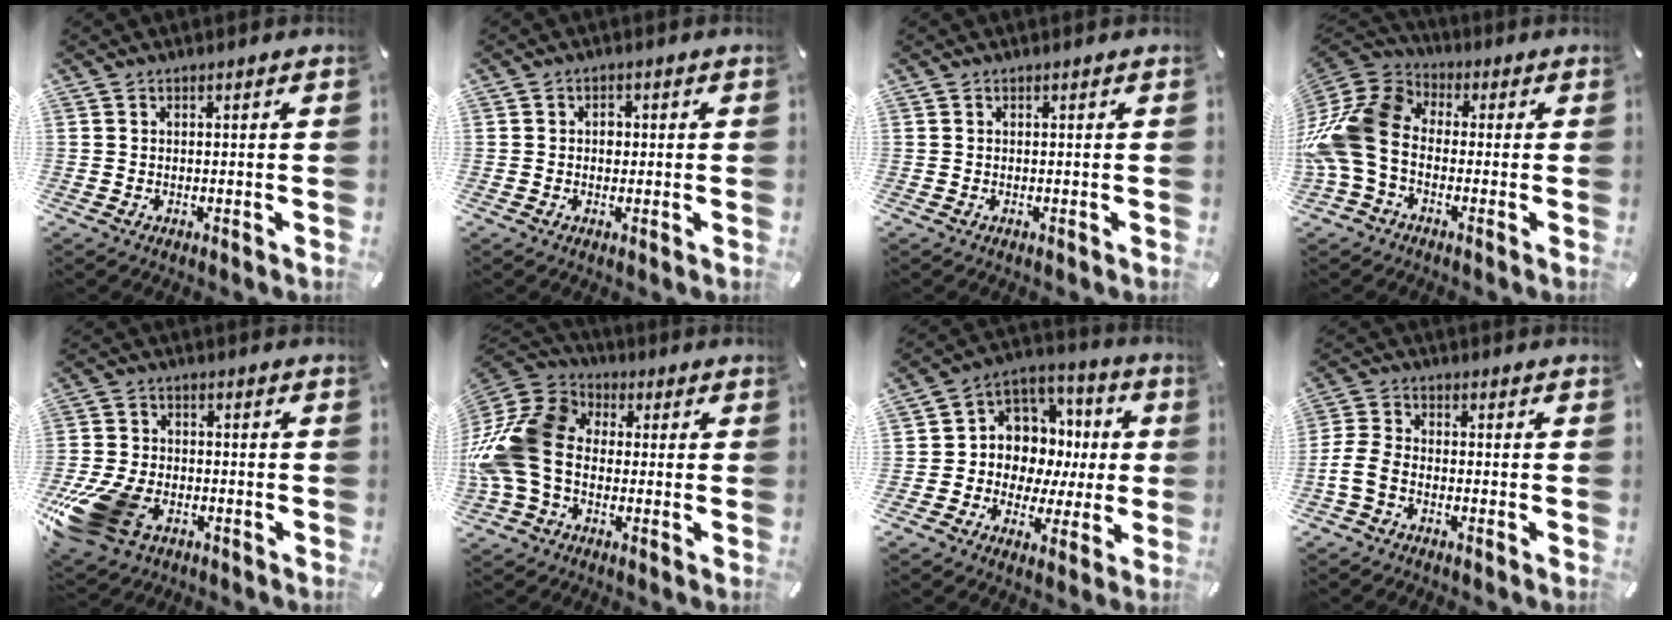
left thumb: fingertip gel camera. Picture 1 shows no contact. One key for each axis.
{"total": 2.3, "fx": 0.0, "fy": 1.8, "fz": 1.4, "tx": -0.013, "ty": -0.001, "tz": -0.007}
{"total": 0.0}
{"total": 15.7, "fx": -2.8, "fy": 11.9, "fz": 9.8, "tx": -0.222, "ty": 0.023, "tz": -0.055}
{"total": 15.8, "fx": -7.1, "fy": 10.2, "fz": 9.8, "tx": -0.199, "ty": 0.032, "tz": -0.118}
{"total": 17.7, "fx": -2.0, "fy": 13.9, "fz": 10.6, "tx": -0.241, "ty": 0.023, "tz": -0.035}
{"total": 10.4, "fx": 1.0, "fy": 10.0, "fz": 2.4, "tx": -0.042, "ty": -0.029, "tz": 0.030}
{"total": 5.6, "fx": -2.9, "fy": 3.4, "fz": 3.3, "tx": -0.078, "ty": 0.010, "tz": -0.056}